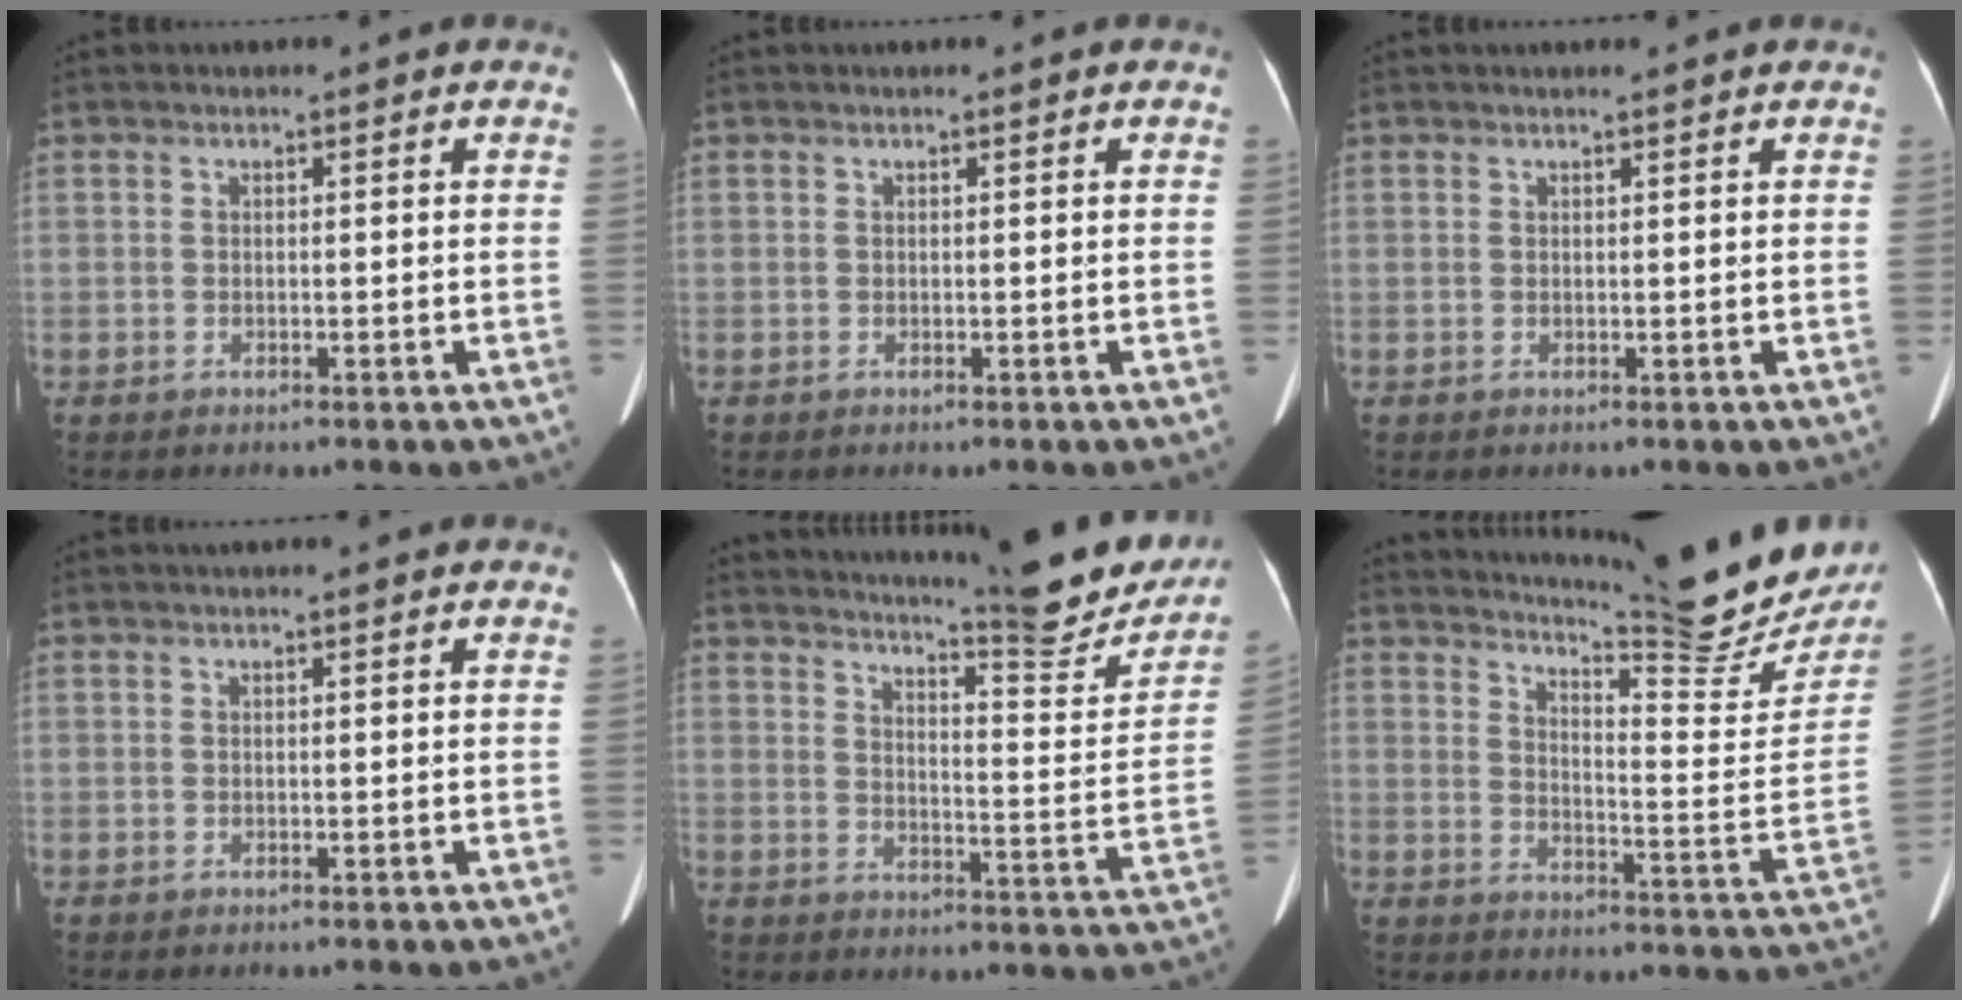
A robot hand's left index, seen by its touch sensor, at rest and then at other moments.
{"total": 0.0}
{"total": 2.0, "force": [1.8, -0.1, 0.9], "torque": [-0.011, 0.015, 0.024]}
{"total": 0.9, "force": [0.7, -0.1, 0.6], "torque": [-0.010, 0.015, 0.014]}
{"total": 20.8, "force": [18.6, 1.4, 9.2], "torque": [-0.129, -0.064, 0.228]}
{"total": 22.3, "force": [20.0, 2.0, 9.6], "torque": [-0.146, -0.083, 0.250]}